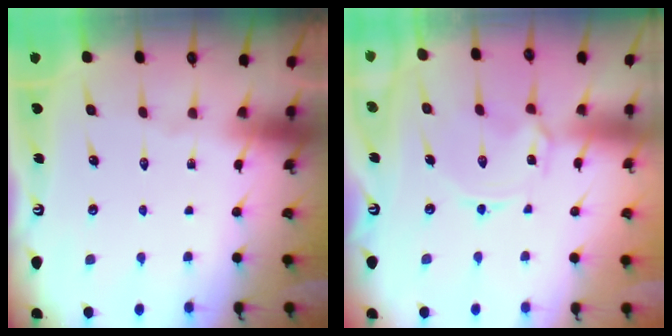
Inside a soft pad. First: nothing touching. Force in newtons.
{"total": 3.0, "press": 2.9, "slide": 0.4}